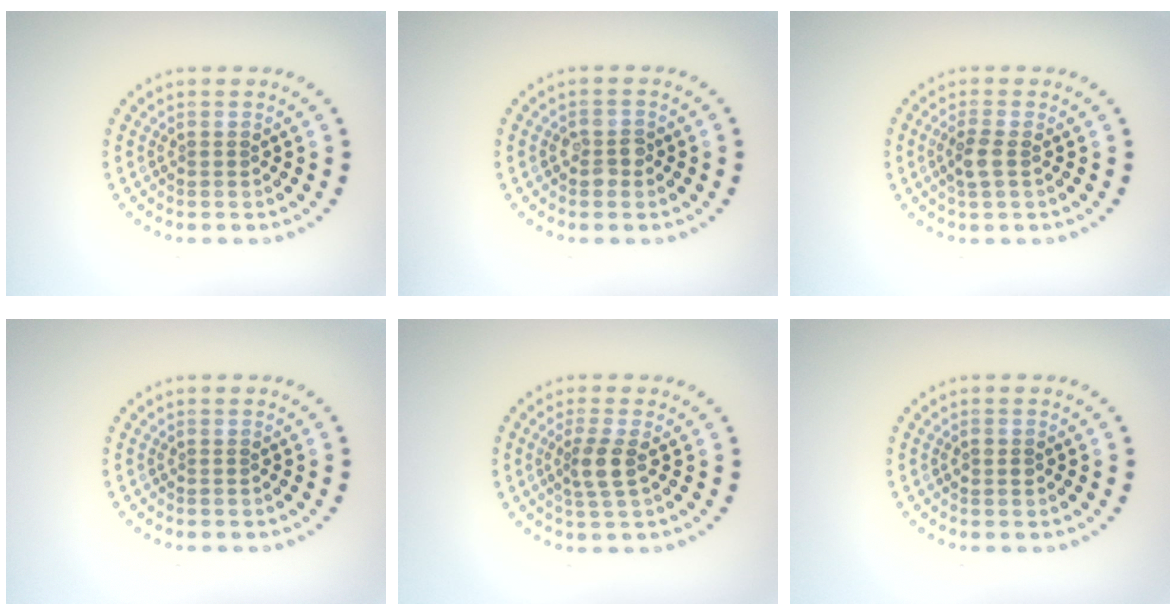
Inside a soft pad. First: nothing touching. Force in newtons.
{"total": 1.8, "press": 1.8, "slide": 0.3}
{"total": 1.9, "press": 1.8, "slide": 0.6}
{"total": 0.0}
{"total": 2.4, "press": 1.9, "slide": 1.4}
{"total": 1.1, "press": 1.1, "slide": 0.1}